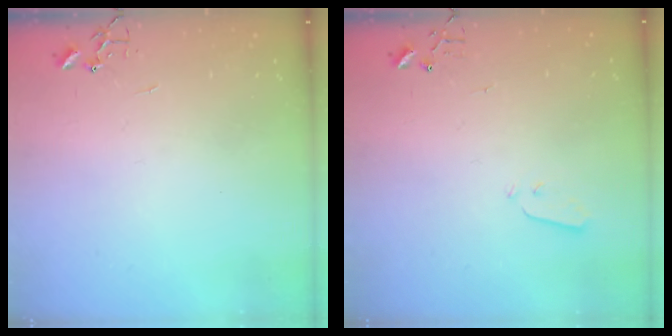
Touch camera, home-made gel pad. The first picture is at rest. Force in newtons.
{"total": 3.0, "press": 2.9, "slide": 0.3}